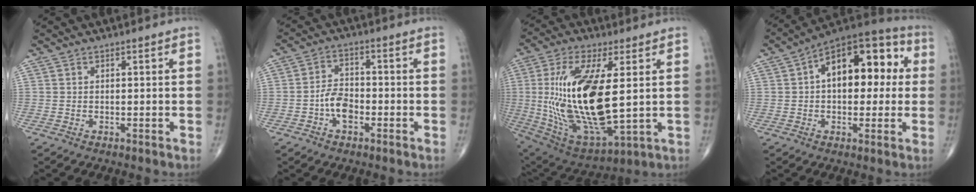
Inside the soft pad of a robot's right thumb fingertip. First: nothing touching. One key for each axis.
{"total": 5.6, "fx": -2.1, "fy": 3.4, "fz": 3.9, "tx": -0.059, "ty": 0.022, "tz": -0.045}
{"total": 24.3, "fx": 1.6, "fy": 9.3, "fz": 22.4, "tx": -0.462, "ty": -0.021, "tz": 0.046}
{"total": 17.8, "fx": 2.9, "fy": 10.0, "fz": 14.5, "tx": -0.172, "ty": 0.039, "tz": 0.032}